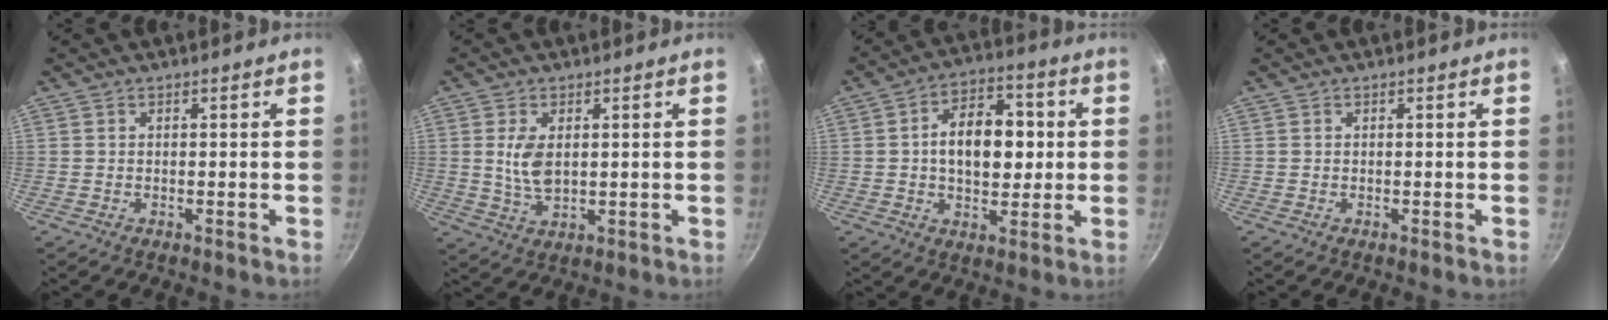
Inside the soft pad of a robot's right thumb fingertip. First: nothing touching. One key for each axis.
{"total": 6.0, "fx": 0.9, "fy": 3.3, "fz": 4.9, "tx": -0.094, "ty": -0.009, "tz": 0.023}
{"total": 13.1, "fx": 0.9, "fy": 8.0, "fz": 10.3, "tx": -0.128, "ty": 0.015, "tz": 0.011}
{"total": 0.0}